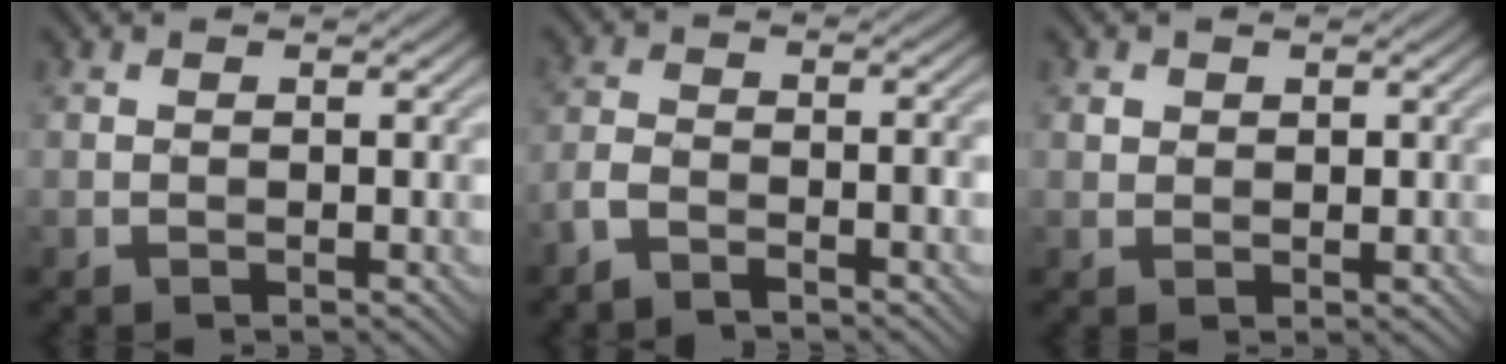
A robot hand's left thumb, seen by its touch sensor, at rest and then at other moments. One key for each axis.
{"total": 4.4, "fx": -3.2, "fy": 1.2, "fz": 2.8, "tx": -0.058, "ty": -0.001, "tz": -0.069}
{"total": 1.4, "fx": 0.4, "fy": 1.3, "fz": 0.4, "tx": -0.010, "ty": -0.004, "tz": 0.008}